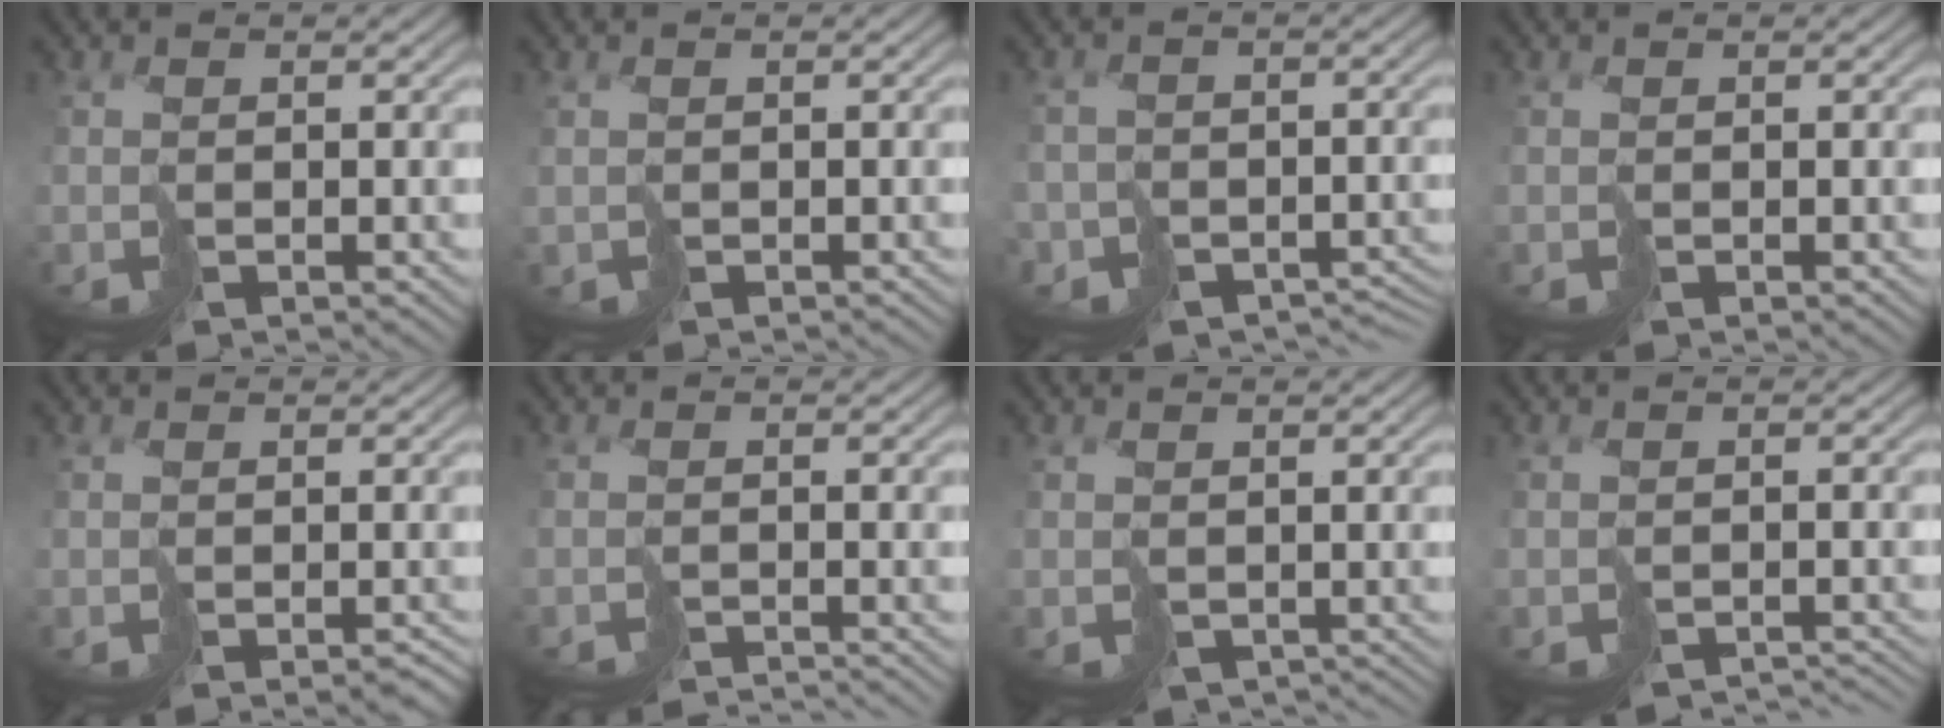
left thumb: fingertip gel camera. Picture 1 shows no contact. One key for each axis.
{"total": 1.0, "fx": -0.1, "fy": 1.0, "fz": 0.3, "tx": -0.009, "ty": -0.006, "tz": 0.002}
{"total": 7.9, "fx": -5.9, "fy": 5.0, "fz": 1.7, "tx": -0.020, "ty": -0.012, "tz": -0.076}
{"total": 0.0}
{"total": 2.1, "fx": -1.5, "fy": 0.6, "fz": 1.4, "tx": -0.015, "ty": -0.005, "tz": -0.017}
{"total": 3.3, "fx": -3.3, "fy": -0.2, "fz": 0.6, "tx": -0.007, "ty": -0.006, "tz": -0.062}
{"total": 2.0, "fx": -1.1, "fy": 1.5, "fz": 0.7, "tx": -0.006, "ty": -0.011, "tz": -0.014}
{"total": 2.9, "fx": -2.7, "fy": 0.6, "fz": 0.8, "tx": -0.012, "ty": -0.010, "tz": -0.038}